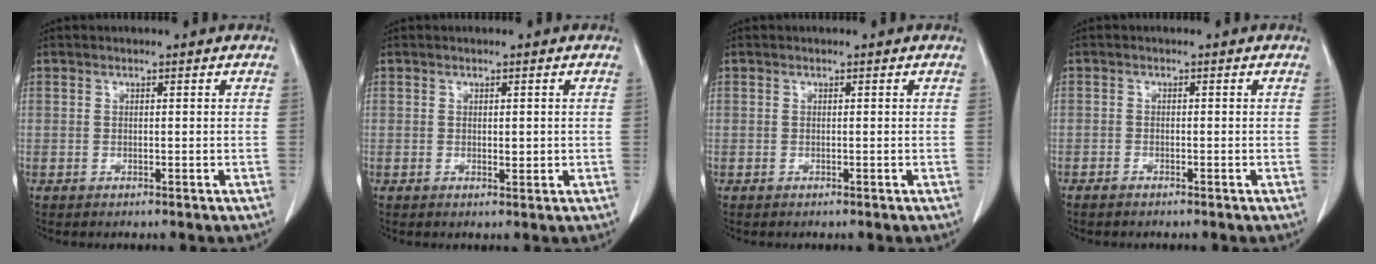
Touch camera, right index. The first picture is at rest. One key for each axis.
{"total": 1.2, "fx": 0.1, "fy": 0.6, "fz": 1.0, "tx": -0.015, "ty": -0.003, "tz": 0.004}
{"total": 0.0}
{"total": 0.8, "fx": -0.8, "fy": 0.2, "fz": 0.1, "tx": -0.003, "ty": 0.001, "tz": -0.015}